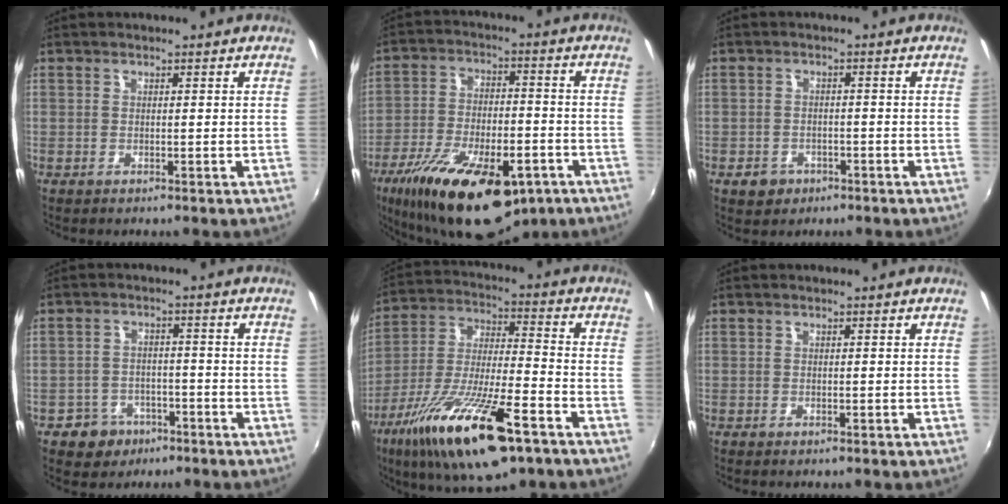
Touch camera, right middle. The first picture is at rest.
{"total": 23.6, "force": [-14.2, 10.2, 15.9], "torque": [-0.303, -0.036, -0.220]}
{"total": 3.8, "force": [-2.1, 2.9, 1.2], "torque": [-0.037, 0.004, -0.028]}
{"total": 6.3, "force": [-3.9, 4.7, 1.4], "torque": [-0.049, 0.016, -0.053]}
{"total": 22.2, "force": [-12.4, 5.7, 17.5], "torque": [-0.329, -0.051, -0.220]}
{"total": 0.0}